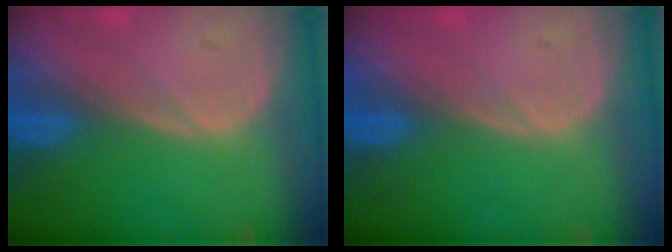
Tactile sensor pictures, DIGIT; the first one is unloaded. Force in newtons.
{"total": 0.0}